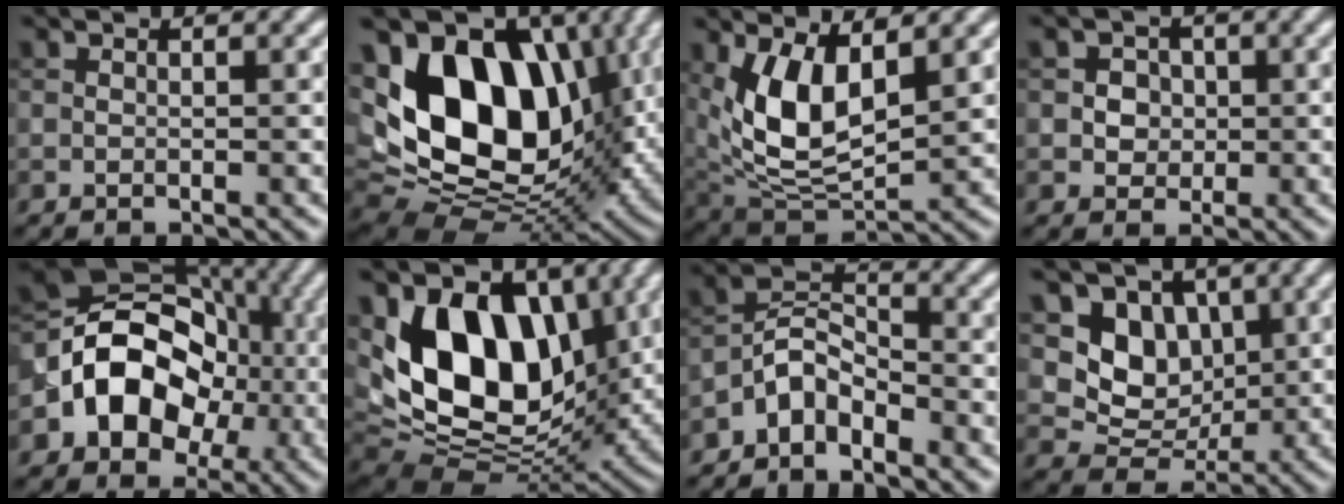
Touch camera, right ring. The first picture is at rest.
{"total": 14.7, "force": [2.7, 9.4, 10.9], "torque": [-0.172, 0.001, 0.041]}
{"total": 7.4, "force": [1.9, 3.7, 6.2], "torque": [-0.132, -0.013, 0.041]}
{"total": 2.7, "force": [0.5, 2.4, 1.1], "torque": [-0.004, 0.003, 0.002]}
{"total": 10.3, "force": [-2.1, 8.1, 6.1], "torque": [-0.092, 0.015, -0.057]}
{"total": 13.1, "force": [2.8, 8.4, 9.7], "torque": [-0.154, -0.006, 0.037]}
{"total": 3.9, "force": [-2.9, 1.8, 1.9], "torque": [-0.031, 0.014, -0.066]}
{"total": 6.0, "force": [1.6, 4.8, 3.0], "torque": [-0.046, -0.010, 0.019]}